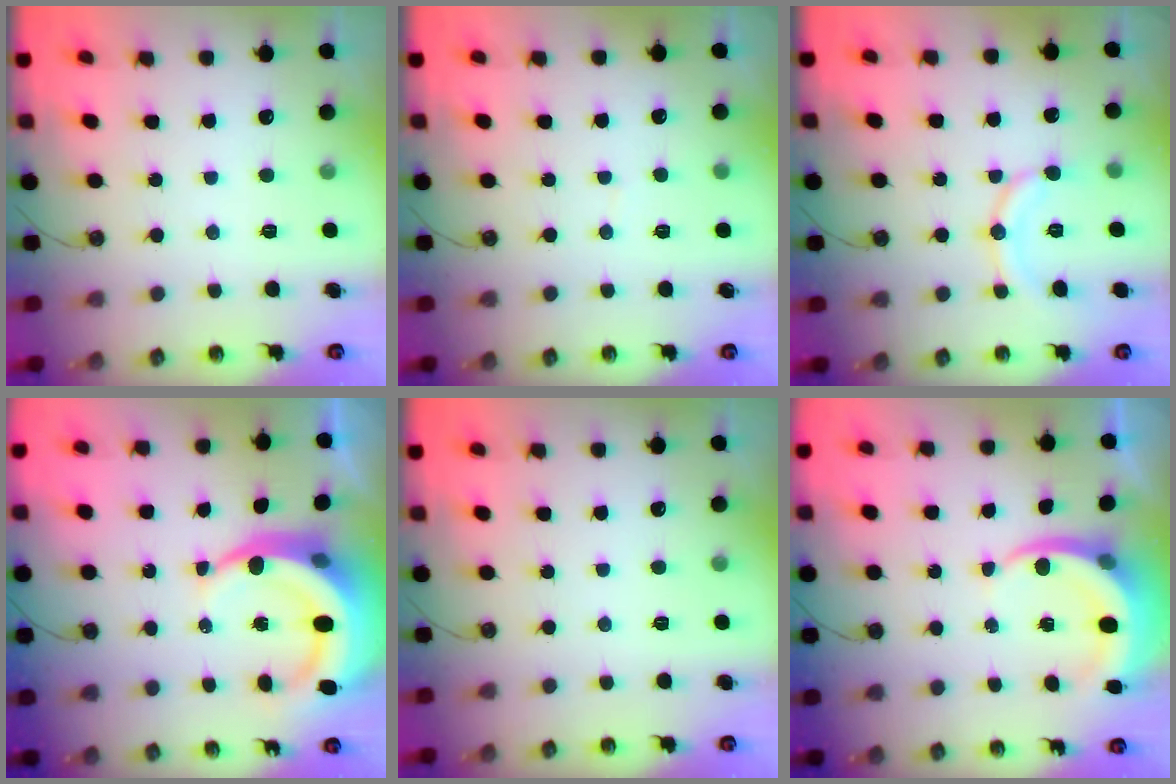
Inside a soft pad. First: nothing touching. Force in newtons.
{"total": 2.3, "press": 2.3, "slide": 0.3}
{"total": 10.3, "press": 10.3, "slide": 0.4}
{"total": 13.6, "press": 13.4, "slide": 2.5}
{"total": 0.0}
{"total": 7.4, "press": 7.3, "slide": 0.9}